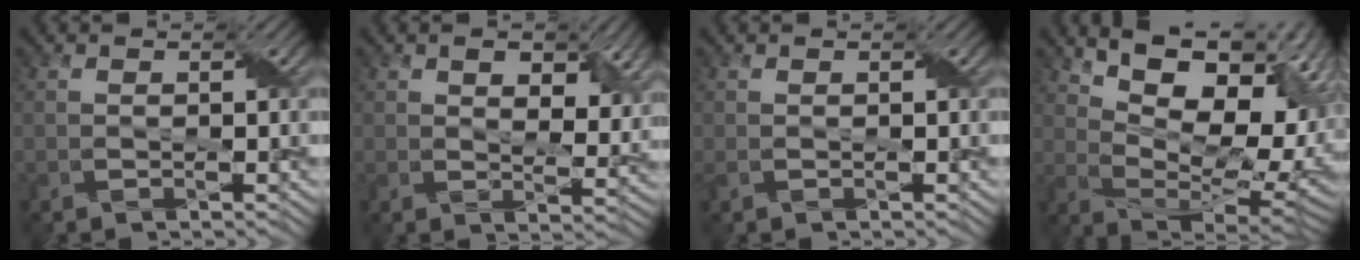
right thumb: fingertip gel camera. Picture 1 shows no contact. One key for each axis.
{"total": 6.8, "fx": 3.3, "fy": 3.6, "fz": 4.7, "tx": -0.080, "ty": -0.008, "tz": 0.052}
{"total": 0.7, "fx": 0.1, "fy": 0.3, "fz": 0.7, "tx": -0.017, "ty": 0.003, "tz": 0.002}
{"total": 16.1, "fx": 5.3, "fy": 8.2, "fz": 12.8, "tx": -0.191, "ty": 0.018, "tz": 0.091}